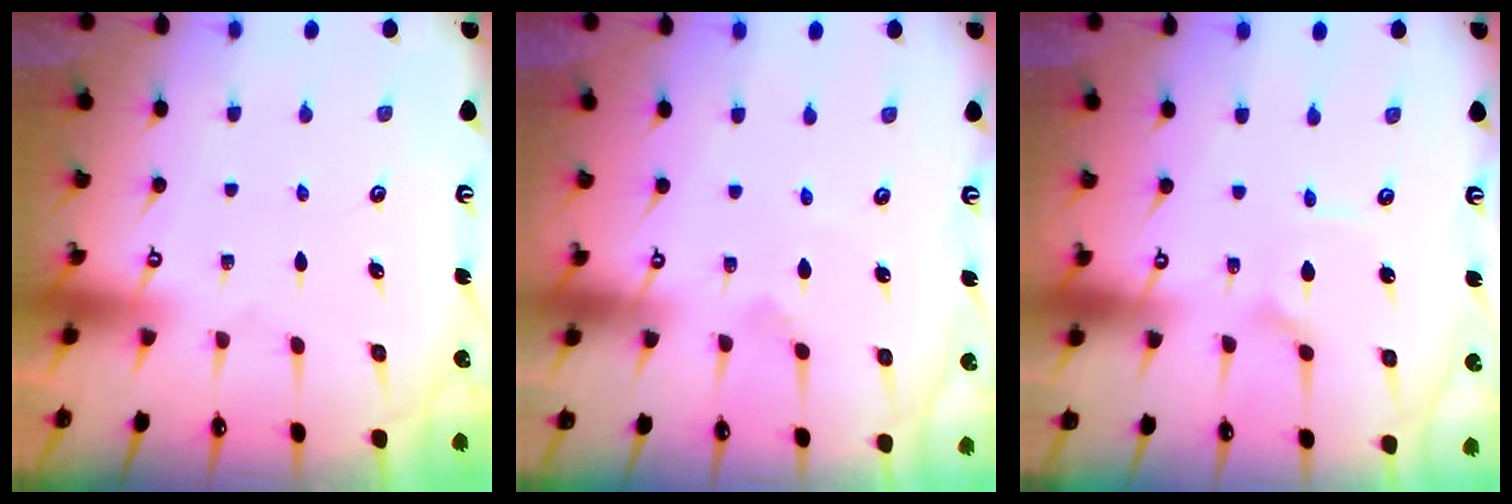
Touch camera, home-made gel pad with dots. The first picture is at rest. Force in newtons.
{"total": 1.7, "press": 1.6, "slide": 0.5}
{"total": 2.6, "press": 2.5, "slide": 0.3}